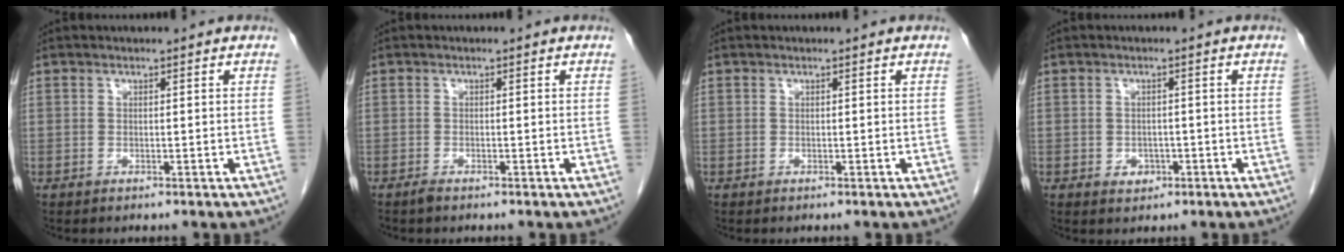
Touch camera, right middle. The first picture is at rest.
{"total": 0.6, "force": [-0.6, 0.0, 0.2], "torque": [-0.011, -0.002, -0.011]}
{"total": 0.0}
{"total": 2.0, "force": [-0.8, 1.6, 0.9], "torque": [-0.013, 0.004, -0.004]}